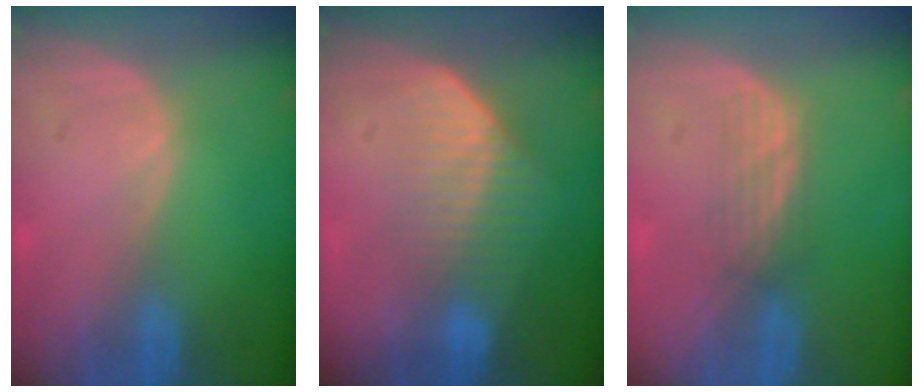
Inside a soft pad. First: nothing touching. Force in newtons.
{"total": 7.3, "press": 6.3, "slide": 3.8}
{"total": 2.9, "press": 2.6, "slide": 1.4}